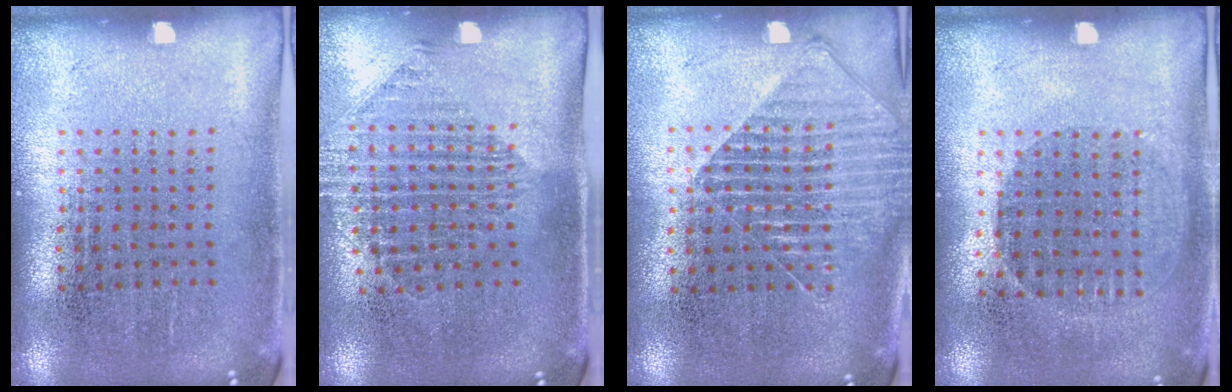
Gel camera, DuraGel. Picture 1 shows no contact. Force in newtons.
{"total": 1.5, "press": 1.2, "slide": 0.9}
{"total": 1.6, "press": 1.4, "slide": 0.8}
{"total": 1.0, "press": 0.8, "slide": 0.5}